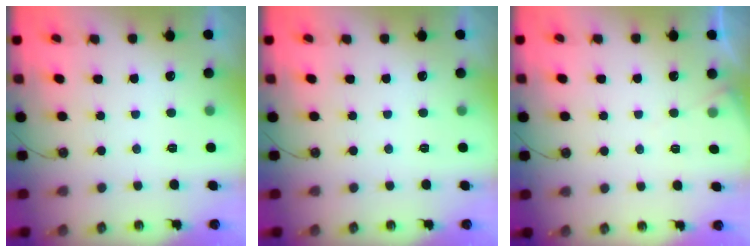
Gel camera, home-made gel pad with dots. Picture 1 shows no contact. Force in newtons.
{"total": 0.0}
{"total": 4.4, "press": 4.4, "slide": 0.6}